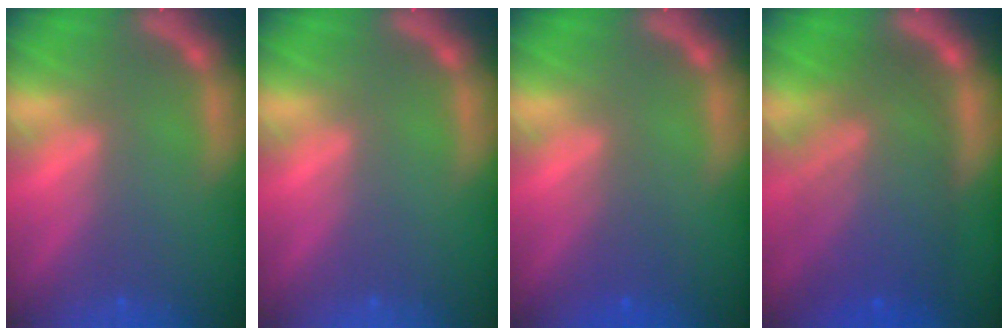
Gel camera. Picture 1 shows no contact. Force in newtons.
{"total": 0.0}
{"total": 2.0}
{"total": 10.1}